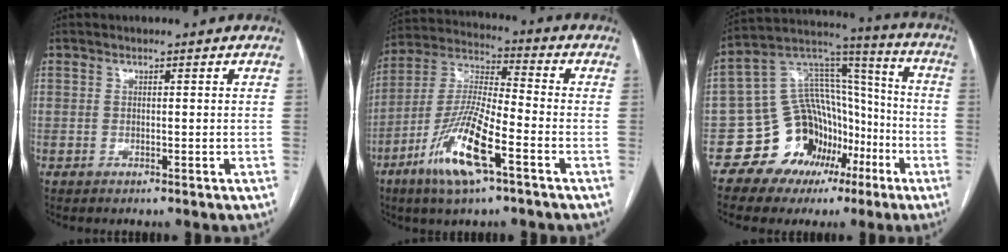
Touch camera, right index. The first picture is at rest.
{"total": 14.2, "force": [-6.8, 2.1, 12.3], "torque": [-0.253, -0.014, -0.130]}
{"total": 15.8, "force": [-7.4, 12.1, 6.8], "torque": [-0.106, 0.080, -0.111]}